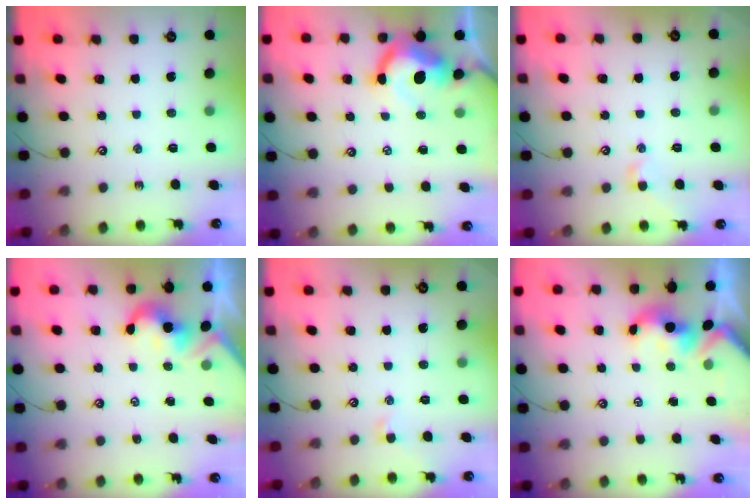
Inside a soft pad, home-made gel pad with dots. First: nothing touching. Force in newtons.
{"total": 5.4, "press": 5.2, "slide": 1.3}
{"total": 2.1, "press": 2.1, "slide": 0.5}
{"total": 2.0, "press": 1.9, "slide": 0.5}
{"total": 0.0}
{"total": 1.6, "press": 1.5, "slide": 0.7}